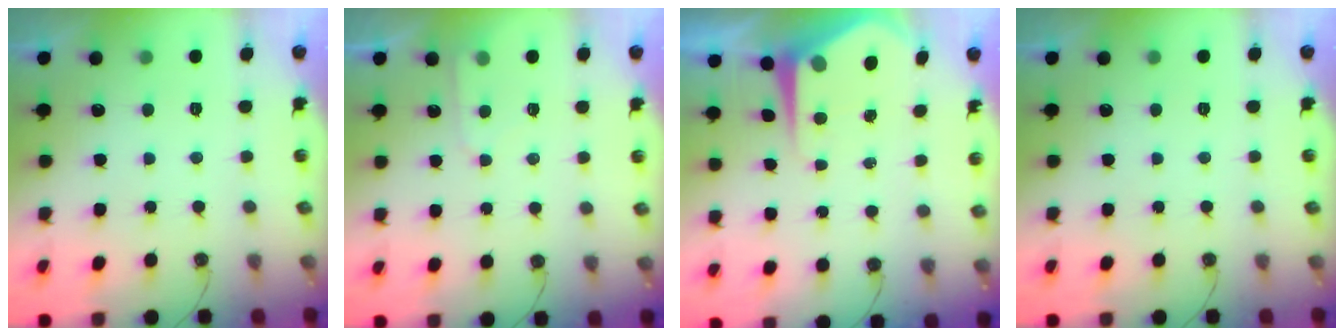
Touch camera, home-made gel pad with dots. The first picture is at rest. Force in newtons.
{"total": 4.5, "press": 4.4, "slide": 0.6}
{"total": 7.0, "press": 7.0, "slide": 0.7}
{"total": 0.0}